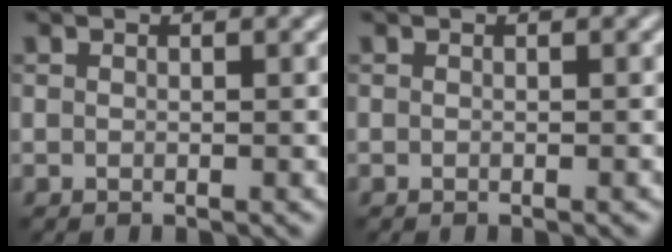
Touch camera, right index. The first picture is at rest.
{"total": 0.0}